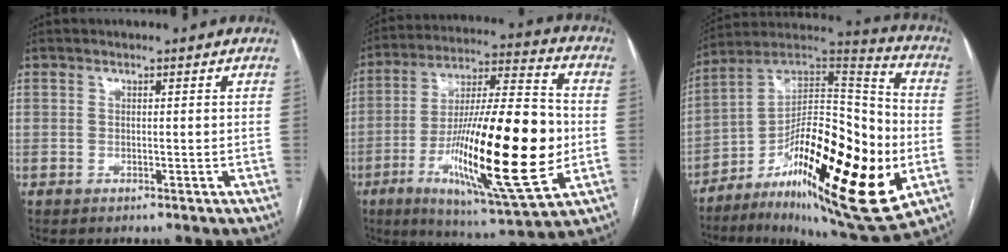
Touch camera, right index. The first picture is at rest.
{"total": 25.8, "force": [-5.0, 3.2, 25.1], "torque": [-0.426, -0.022, -0.081]}
{"total": 30.1, "force": [-9.0, 7.2, 27.8], "torque": [-0.438, -0.019, -0.135]}